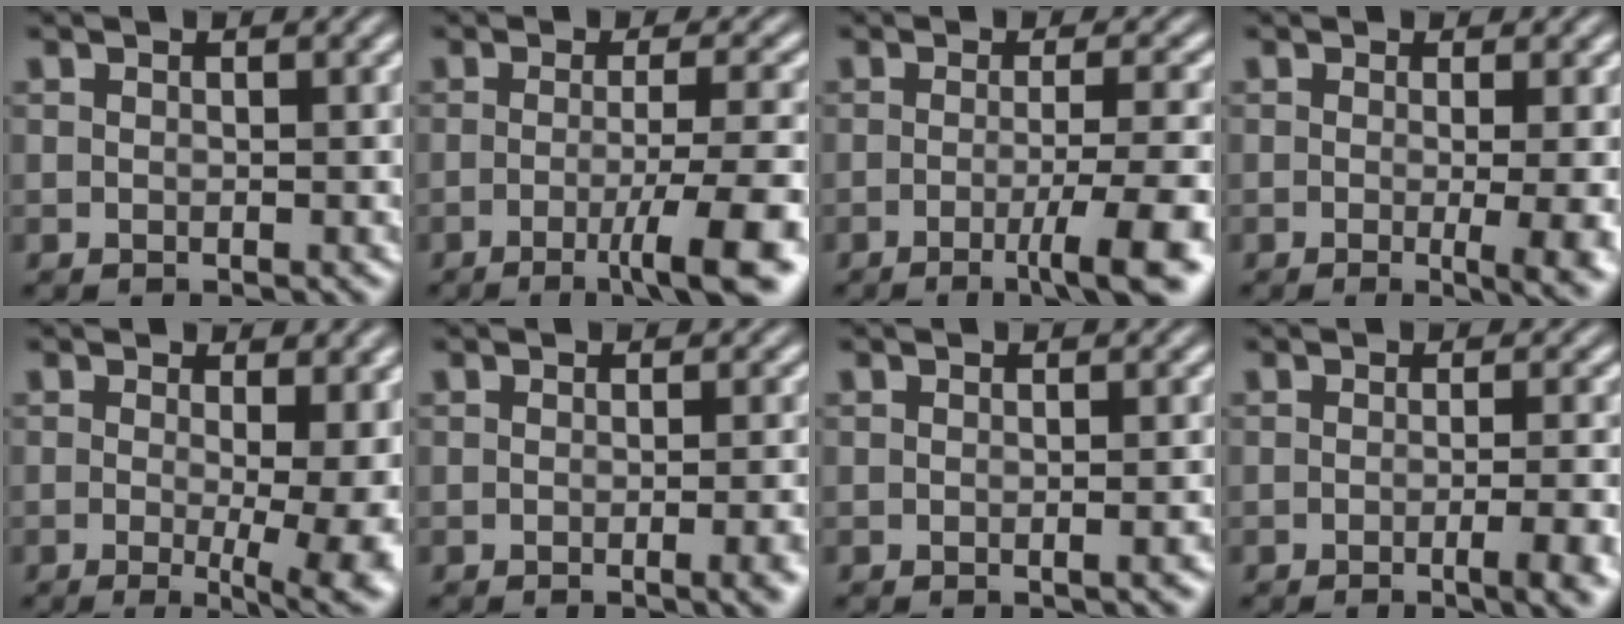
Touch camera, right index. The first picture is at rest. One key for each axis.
{"total": 6.3, "fx": -3.0, "fy": 0.0, "fz": 5.6, "tx": -0.066, "ty": -0.010, "tz": -0.043}
{"total": 5.7, "fx": -2.8, "fy": -0.2, "fz": 5.0, "tx": -0.059, "ty": -0.008, "tz": -0.040}
{"total": 4.6, "fx": -1.5, "fy": 0.3, "fz": 4.3, "tx": -0.050, "ty": -0.015, "tz": -0.021}
{"total": 6.0, "fx": -2.2, "fy": 1.1, "fz": 5.5, "tx": -0.071, "ty": -0.030, "tz": -0.026}
{"total": 1.7, "fx": -0.9, "fy": -0.3, "fz": 1.3, "tx": -0.020, "ty": 0.002, "tz": -0.015}
{"total": 0.6, "fx": -0.5, "fy": -0.1, "fz": 0.3, "tx": -0.009, "ty": 0.001, "tz": -0.009}
{"total": 3.1, "fx": -1.6, "fy": -0.2, "fz": 2.6, "tx": -0.029, "ty": -0.002, "tz": -0.025}